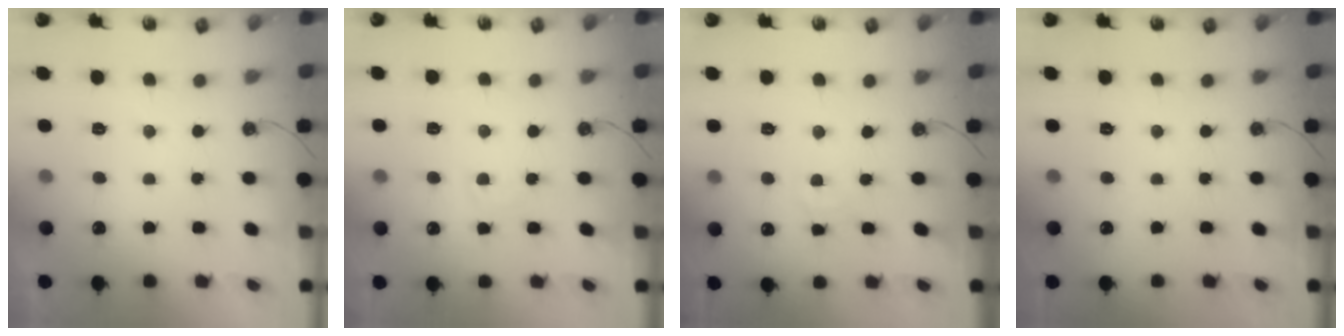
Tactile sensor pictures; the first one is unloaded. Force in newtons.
{"total": 2.8, "press": 2.8, "slide": 0.3}
{"total": 2.6, "press": 2.6, "slide": 0.4}
{"total": 0.0}